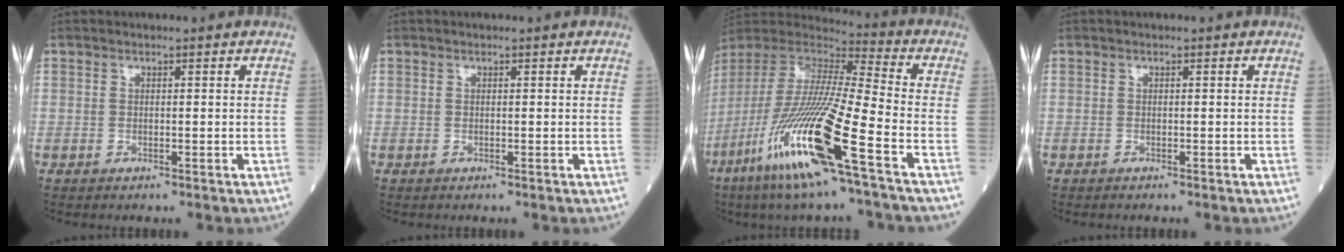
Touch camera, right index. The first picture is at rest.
{"total": 0.0}
{"total": 22.1, "force": [-10.4, 0.3, 19.5], "torque": [-0.433, -0.063, -0.211]}
{"total": 0.0}